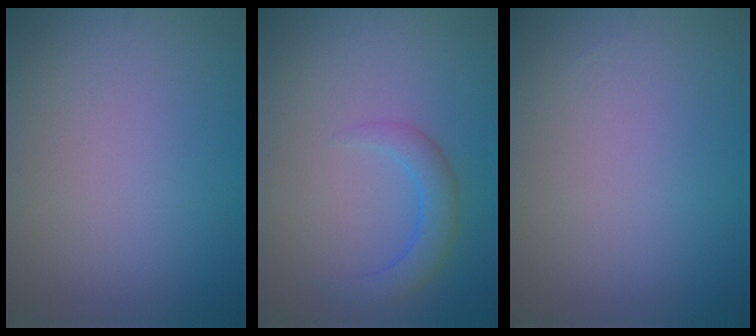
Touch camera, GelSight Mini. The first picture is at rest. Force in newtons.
{"total": 2.7, "press": 2.7, "slide": 0.2}
{"total": 0.0}